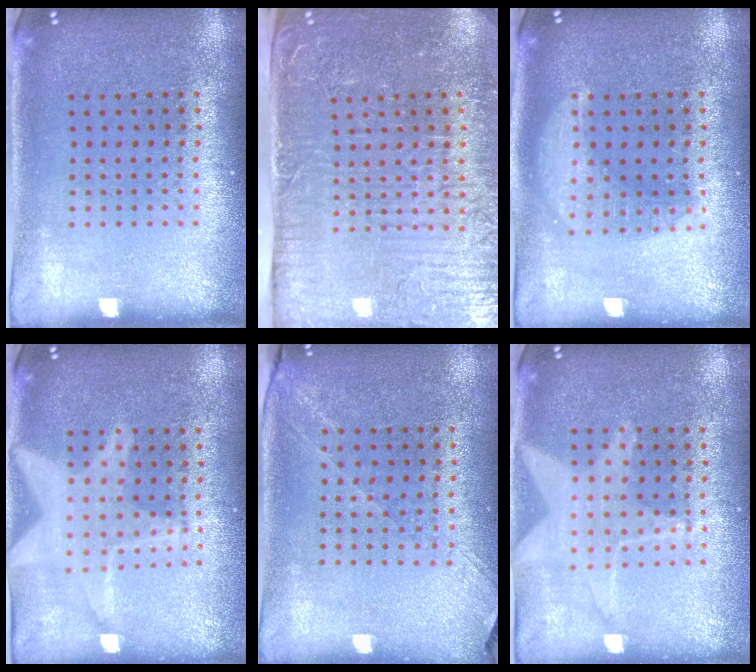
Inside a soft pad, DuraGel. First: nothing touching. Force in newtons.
{"total": 5.3, "press": 4.6, "slide": 2.7}
{"total": 2.8, "press": 2.8, "slide": 0.3}
{"total": 2.9, "press": 2.9, "slide": 0.2}
{"total": 1.3, "press": 1.2, "slide": 0.5}
{"total": 1.4, "press": 1.4, "slide": 0.3}